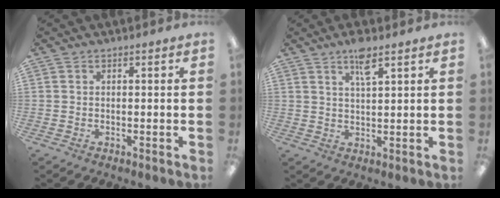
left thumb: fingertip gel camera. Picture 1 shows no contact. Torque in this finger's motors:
{"motor_torque": [0.85, 0.21, 0.97, -0.53, 0.00]}